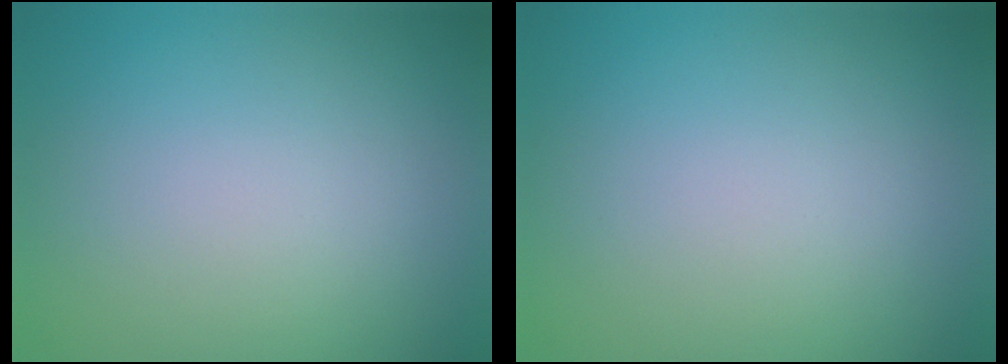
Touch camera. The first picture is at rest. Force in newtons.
{"total": 0.0}